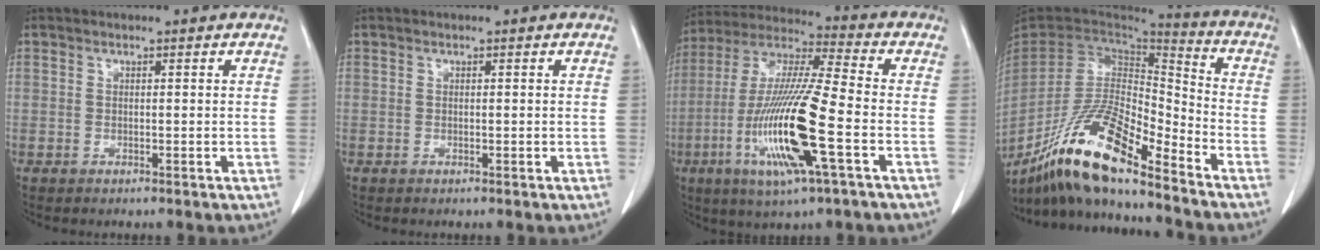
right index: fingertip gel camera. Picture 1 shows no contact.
{"total": 0.0}
{"total": 18.1, "force": [-5.4, 1.0, 17.2], "torque": [-0.355, -0.020, -0.103]}
{"total": 18.2, "force": [-13.5, 2.8, 11.9], "torque": [-0.235, -0.012, -0.249]}